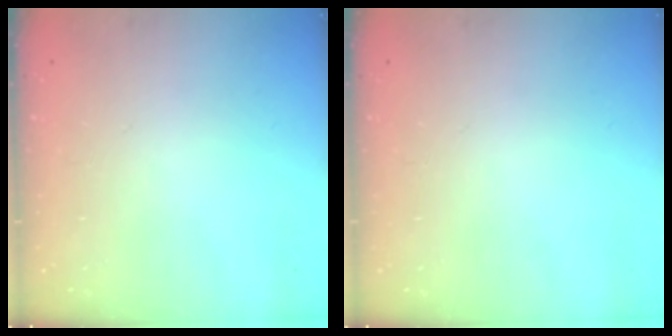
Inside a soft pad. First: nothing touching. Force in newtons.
{"total": 0.0}